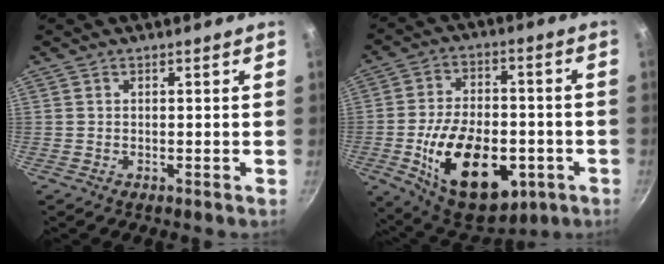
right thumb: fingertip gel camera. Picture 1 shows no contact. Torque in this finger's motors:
{"motor_torque": [-0.13, 1.18, 1.65, -1.12, 0.27]}